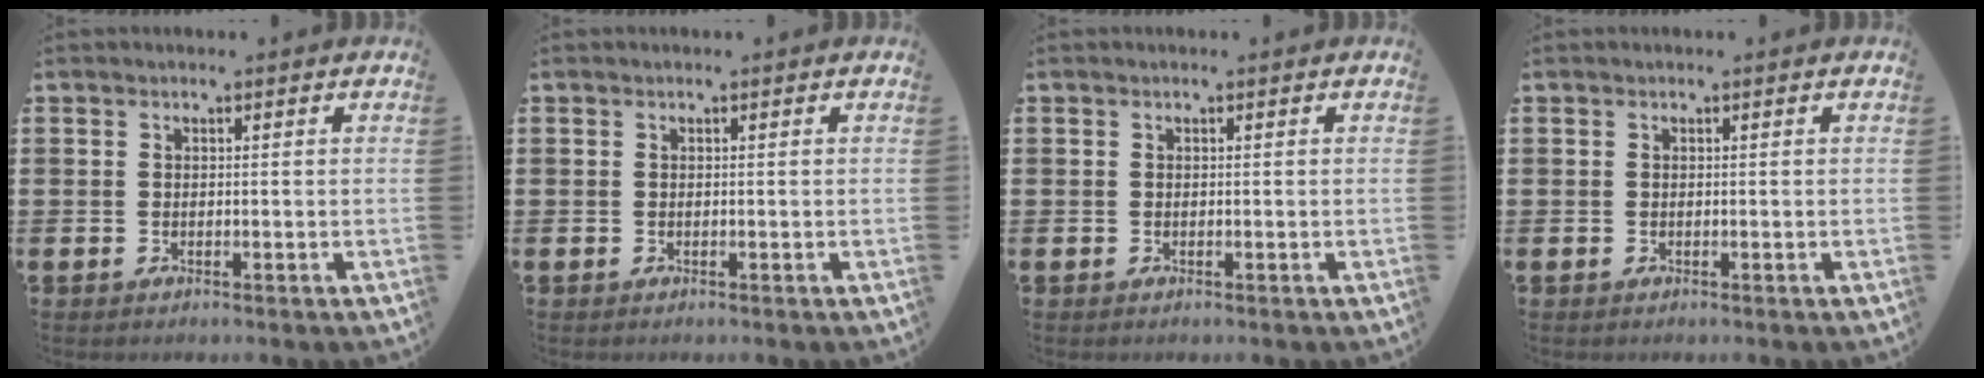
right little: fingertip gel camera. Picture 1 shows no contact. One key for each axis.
{"total": 0.0}
{"total": 0.0}
{"total": 0.0}